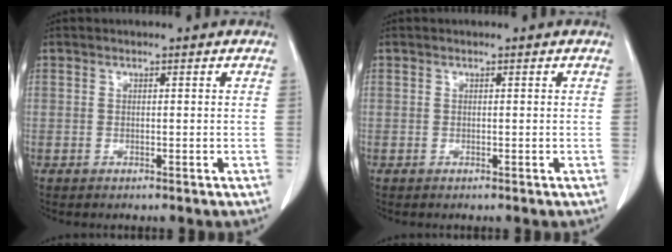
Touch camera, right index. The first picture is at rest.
{"total": 0.0}